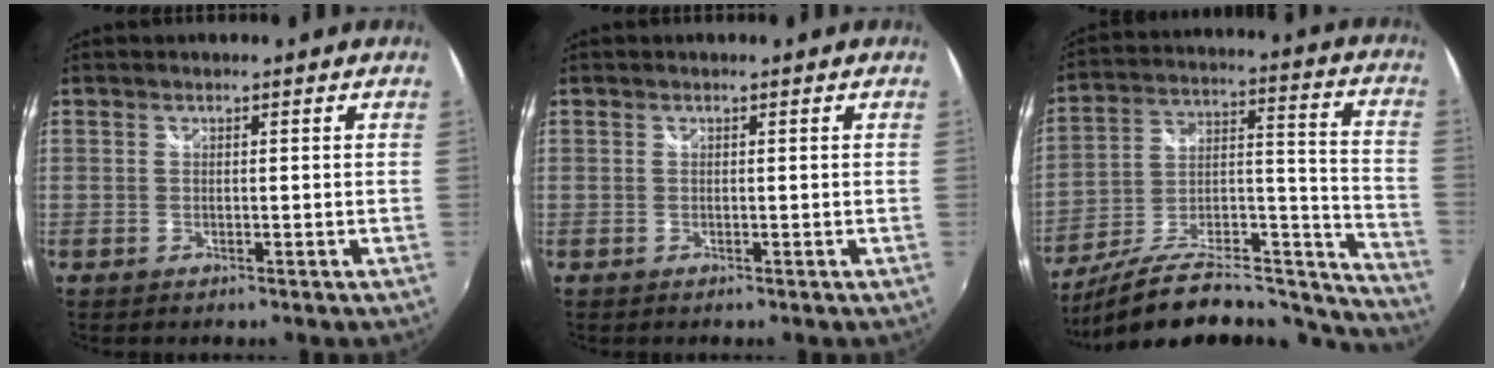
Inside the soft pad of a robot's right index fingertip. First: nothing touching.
{"total": 0.0}
{"total": 25.0, "force": [-20.6, 7.7, 11.9], "torque": [-0.170, 0.012, -0.307]}